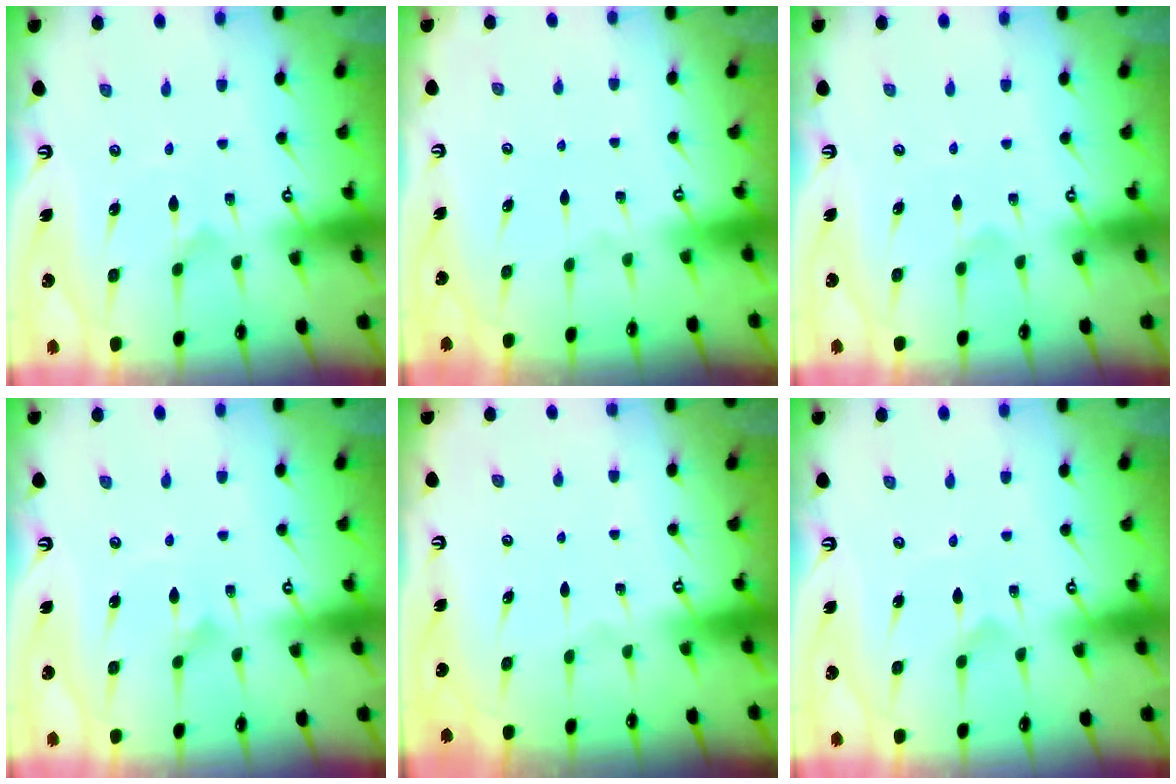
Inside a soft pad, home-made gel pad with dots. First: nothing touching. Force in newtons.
{"total": 0.0}
{"total": 1.0, "press": 1.0, "slide": 0.3}
{"total": 1.9, "press": 1.9, "slide": 0.1}
{"total": 0.0}
{"total": 0.8, "press": 0.8, "slide": 0.1}